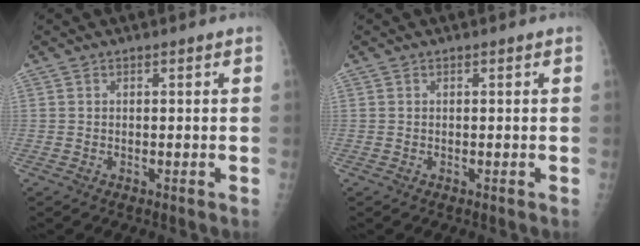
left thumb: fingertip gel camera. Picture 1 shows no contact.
{"total": 0.0}